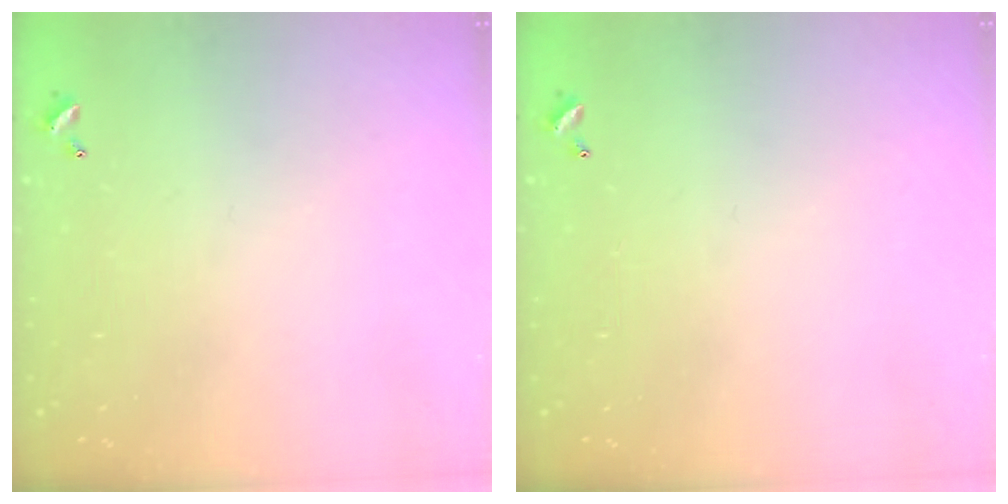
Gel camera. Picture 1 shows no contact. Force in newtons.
{"total": 0.0}